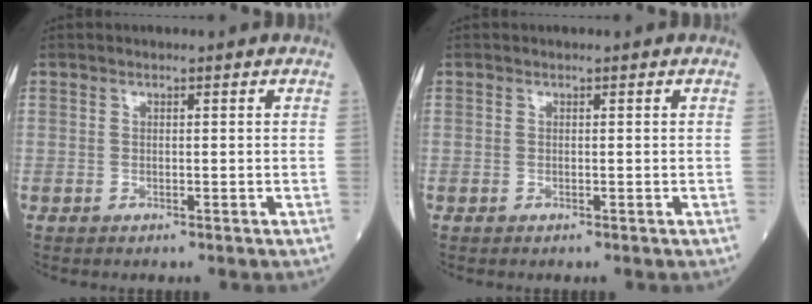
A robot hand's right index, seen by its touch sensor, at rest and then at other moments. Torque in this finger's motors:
{"motor_torque": [0.00, 0.00, 0.00, 0.00]}